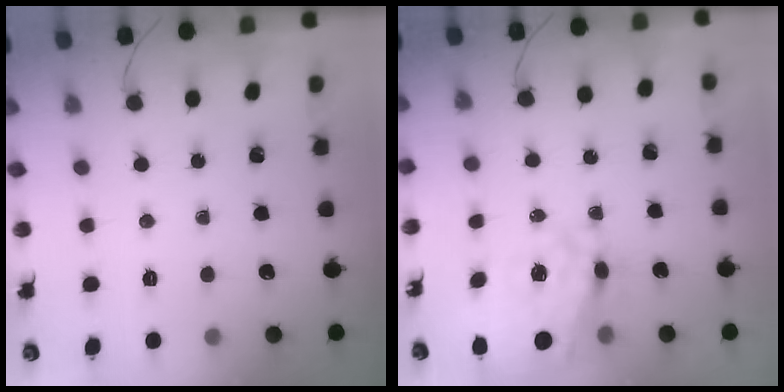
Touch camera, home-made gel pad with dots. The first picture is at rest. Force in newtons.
{"total": 23.6, "press": 23.1, "slide": 4.9}